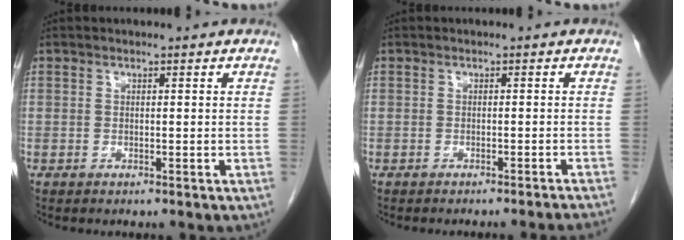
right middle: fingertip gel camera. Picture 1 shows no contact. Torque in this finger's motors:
{"motor_torque": [0.07, -0.06, 0.00, 0.00]}